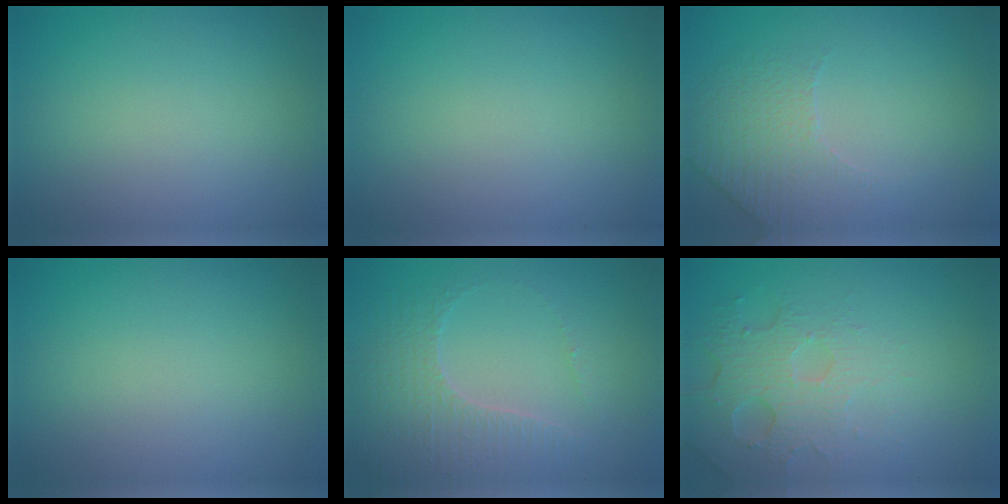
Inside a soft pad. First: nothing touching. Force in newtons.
{"total": 0.0}
{"total": 2.2, "press": 2.0, "slide": 1.0}
{"total": 0.0}
{"total": 3.2, "press": 3.1, "slide": 0.8}
{"total": 5.0, "press": 3.3, "slide": 3.8}